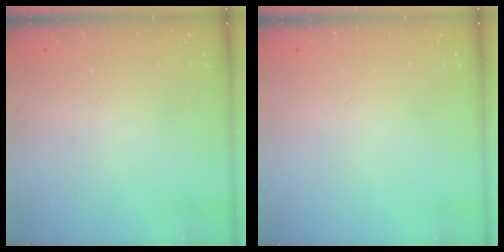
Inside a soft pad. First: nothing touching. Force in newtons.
{"total": 0.0}